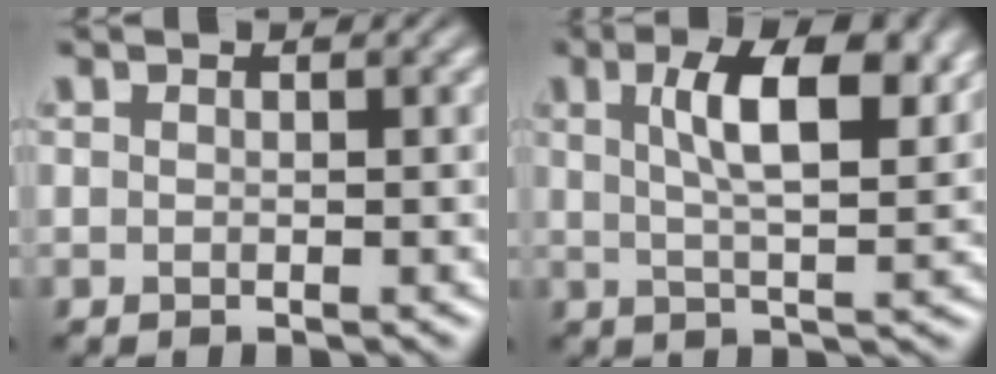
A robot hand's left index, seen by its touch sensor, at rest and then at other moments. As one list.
[{"total": 7.3, "force": [2.6, 2.4, 6.4], "torque": [-0.099, 0.004, 0.042]}]